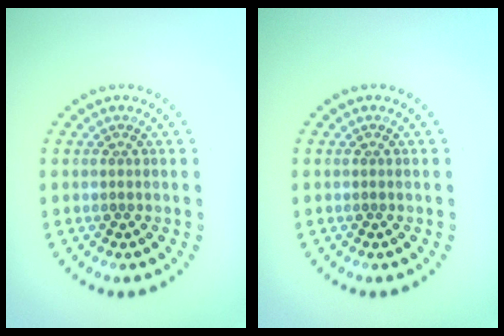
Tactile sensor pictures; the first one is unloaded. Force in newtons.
{"total": 0.0}